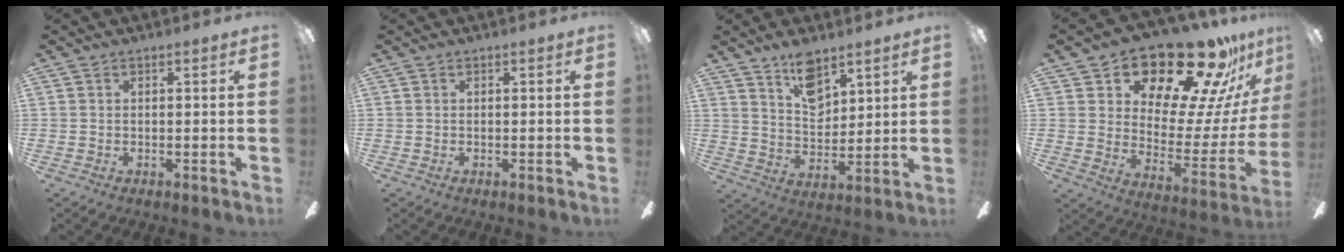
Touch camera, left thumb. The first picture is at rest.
{"total": 0.0}
{"total": 10.2, "force": [7.3, 5.1, 4.9], "torque": [-0.068, -0.037, 0.130]}
{"total": 23.4, "force": [18.8, 8.6, 10.8], "torque": [-0.153, -0.144, 0.314]}